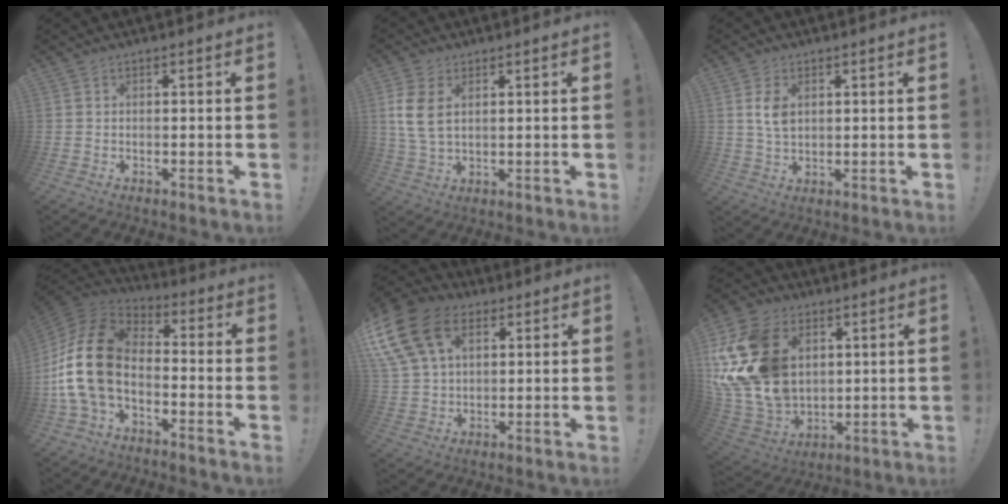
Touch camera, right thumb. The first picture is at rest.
{"total": 8.2, "force": [2.8, 4.8, 6.1], "torque": [-0.136, -0.007, 0.053]}
{"total": 6.1, "force": [1.7, 4.1, 4.2], "torque": [-0.066, -0.006, 0.029]}
{"total": 18.8, "force": [-1.8, 12.3, 14.1], "torque": [-0.278, 0.020, -0.021]}
{"total": 18.9, "force": [7.6, 13.1, 11.4], "torque": [-0.229, -0.025, 0.139]}
{"total": 25.5, "force": [6.4, 18.5, 16.4], "torque": [-0.349, -0.024, 0.136]}